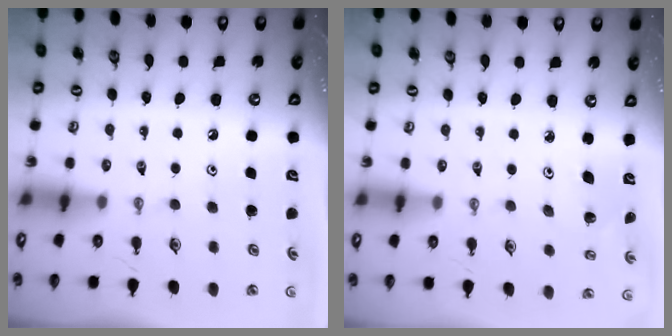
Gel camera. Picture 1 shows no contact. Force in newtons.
{"total": 2.3, "press": 2.3, "slide": 0.2}